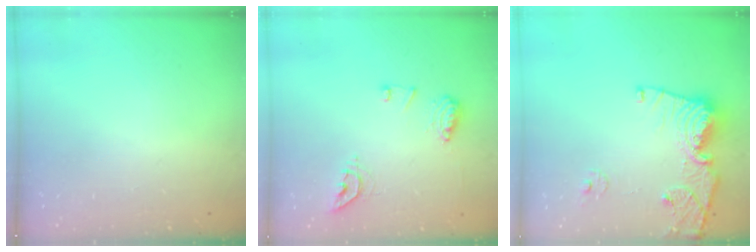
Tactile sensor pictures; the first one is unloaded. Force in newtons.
{"total": 10.5, "press": 10.5, "slide": 0.7}
{"total": 14.7, "press": 14.6, "slide": 1.8}